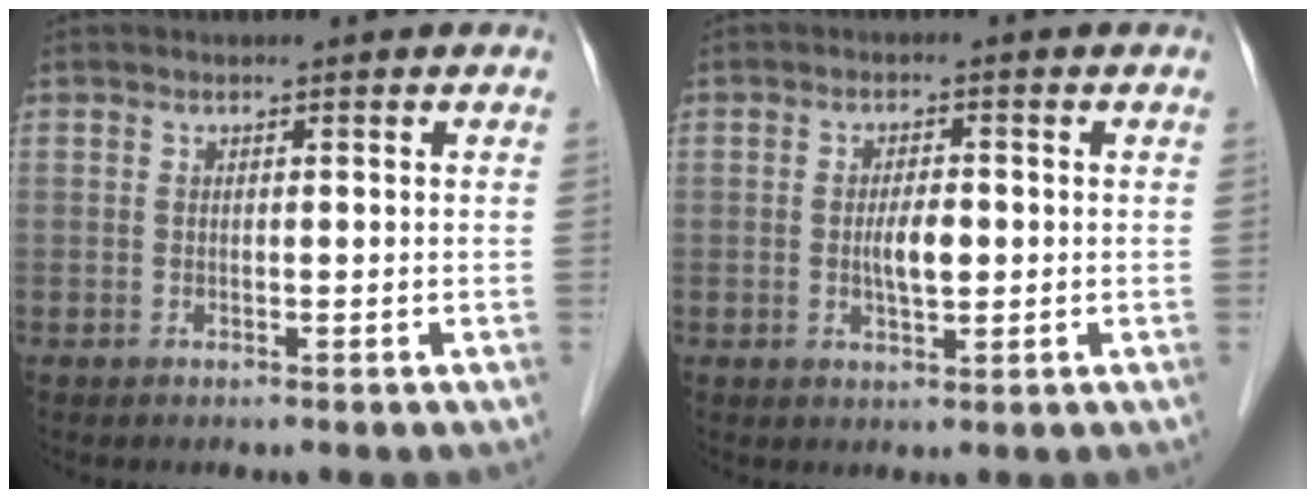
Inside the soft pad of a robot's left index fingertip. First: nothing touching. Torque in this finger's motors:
{"motor_torque": [0.62, 0.53, 0.08, 0.02]}